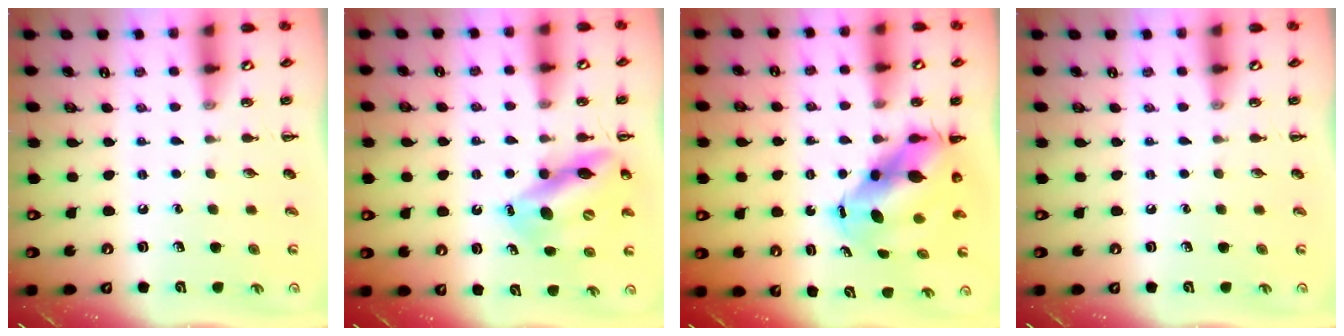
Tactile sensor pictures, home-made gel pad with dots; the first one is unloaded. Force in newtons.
{"total": 12.7, "press": 12.2, "slide": 3.4}
{"total": 10.0, "press": 9.6, "slide": 3.1}
{"total": 0.0}